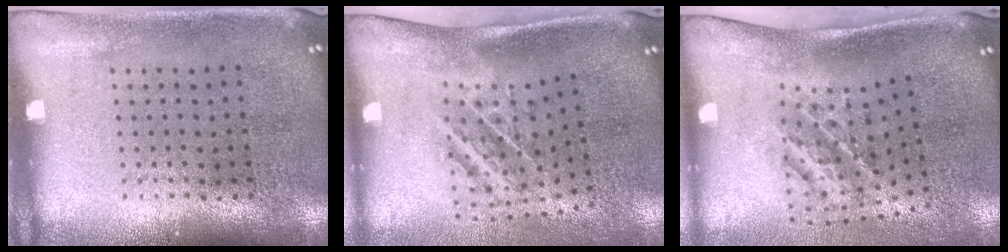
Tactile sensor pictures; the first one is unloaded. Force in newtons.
{"total": 2.0, "press": 1.2, "slide": 1.6}
{"total": 1.8, "press": 1.2, "slide": 1.3}